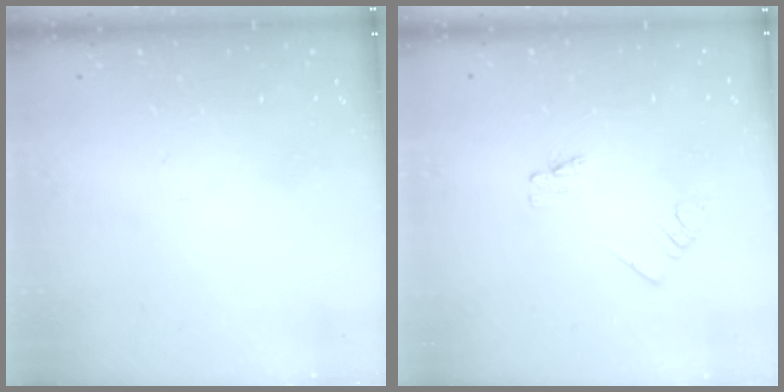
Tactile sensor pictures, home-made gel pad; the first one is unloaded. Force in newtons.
{"total": 1.1, "press": 1.1, "slide": 0.0}